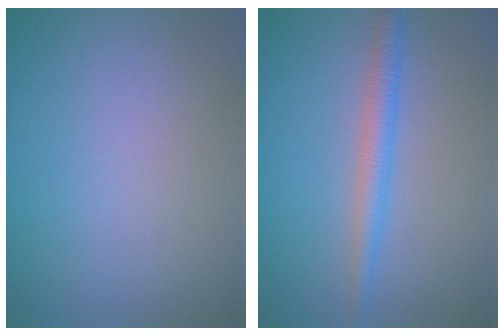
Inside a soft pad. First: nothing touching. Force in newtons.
{"total": 2.7, "press": 2.7, "slide": 0.1}